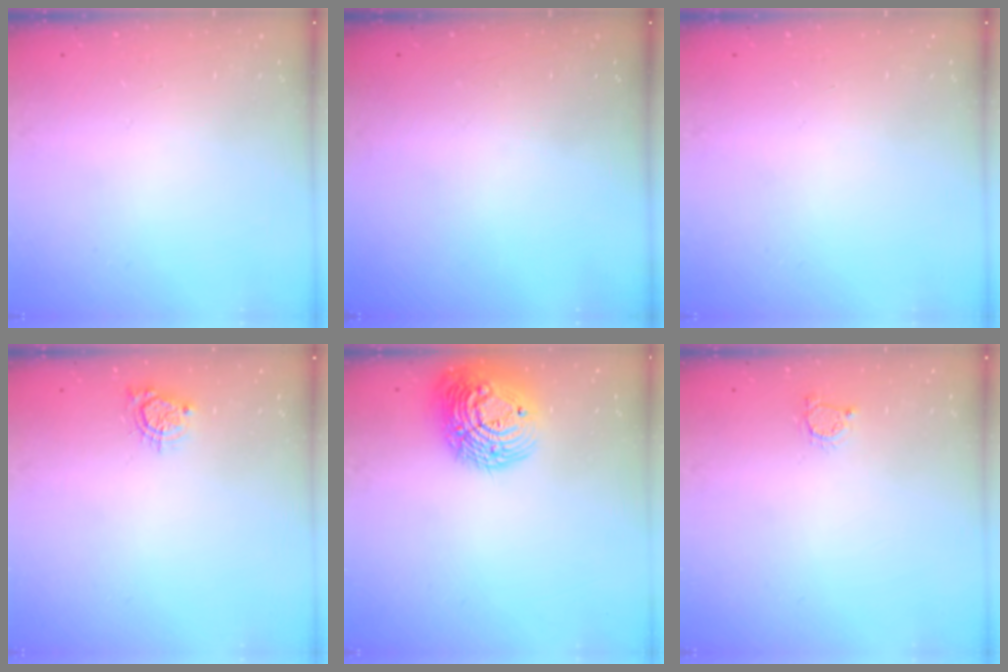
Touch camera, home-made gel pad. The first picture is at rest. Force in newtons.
{"total": 0.0}
{"total": 0.0}
{"total": 4.6, "press": 4.6, "slide": 0.1}
{"total": 17.3, "press": 17.3, "slide": 1.1}
{"total": 2.2, "press": 2.2, "slide": 0.4}